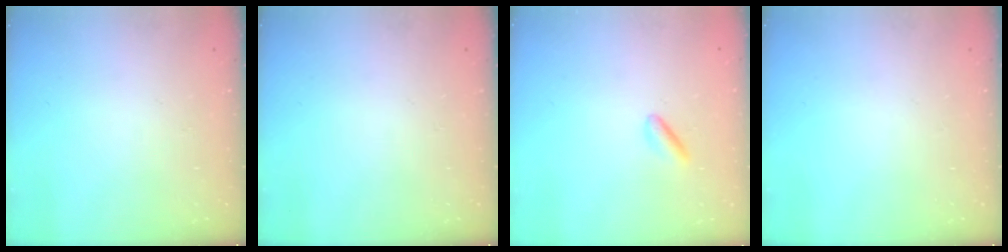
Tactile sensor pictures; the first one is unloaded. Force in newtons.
{"total": 0.0}
{"total": 2.4, "press": 2.2, "slide": 1.0}
{"total": 0.0}